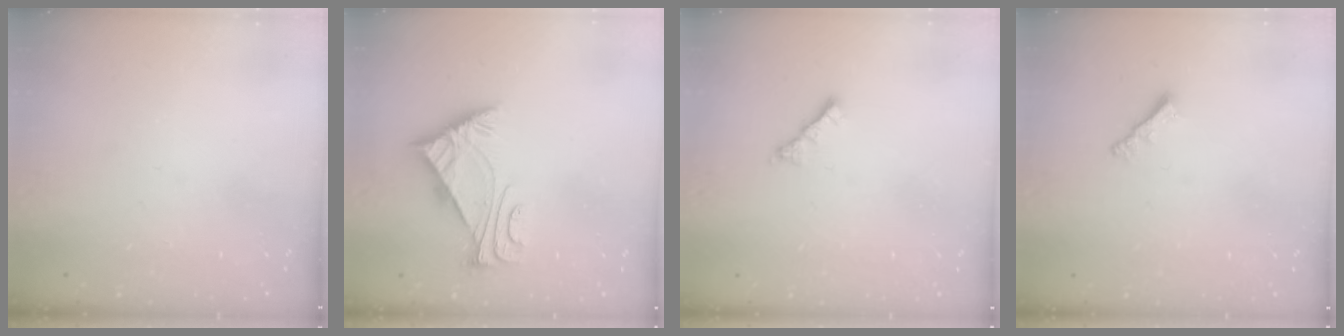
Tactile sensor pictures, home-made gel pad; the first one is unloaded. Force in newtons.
{"total": 5.7, "press": 5.6, "slide": 1.1}
{"total": 2.0, "press": 1.9, "slide": 0.5}
{"total": 1.9, "press": 1.8, "slide": 0.5}